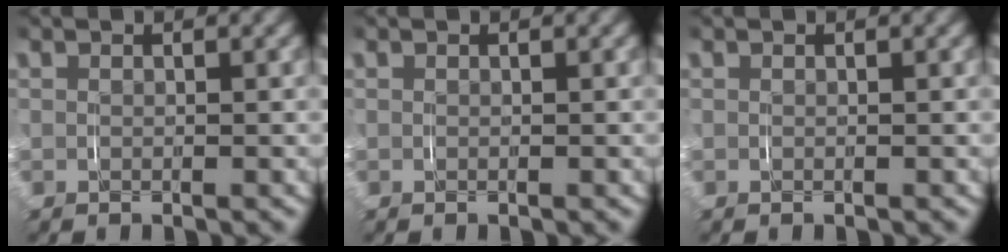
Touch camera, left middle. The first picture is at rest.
{"total": 0.0}
{"total": 0.0}